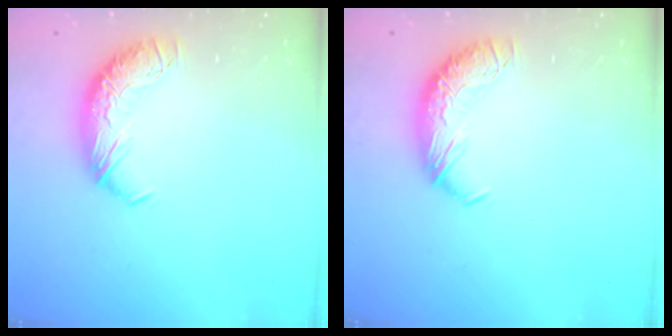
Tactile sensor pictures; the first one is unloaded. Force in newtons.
{"total": 0.0}